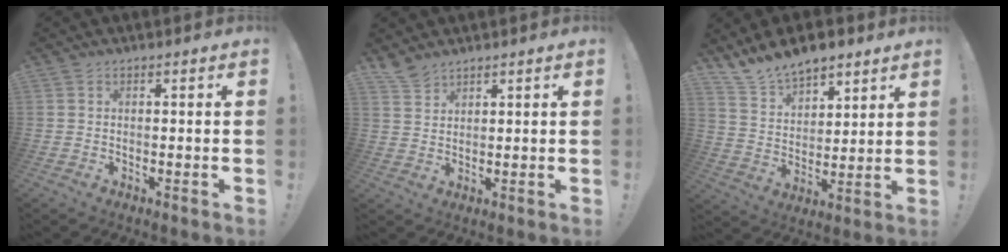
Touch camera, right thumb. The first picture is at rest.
{"total": 4.4, "force": [3.9, 1.5, 1.2], "torque": [-0.018, -0.026, 0.074]}
{"total": 11.4, "force": [10.1, 4.7, 2.4], "torque": [-0.064, -0.078, 0.194]}